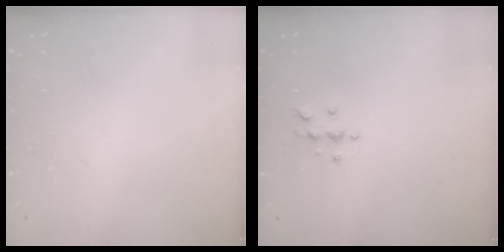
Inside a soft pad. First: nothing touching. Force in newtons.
{"total": 4.0, "press": 4.0, "slide": 0.5}